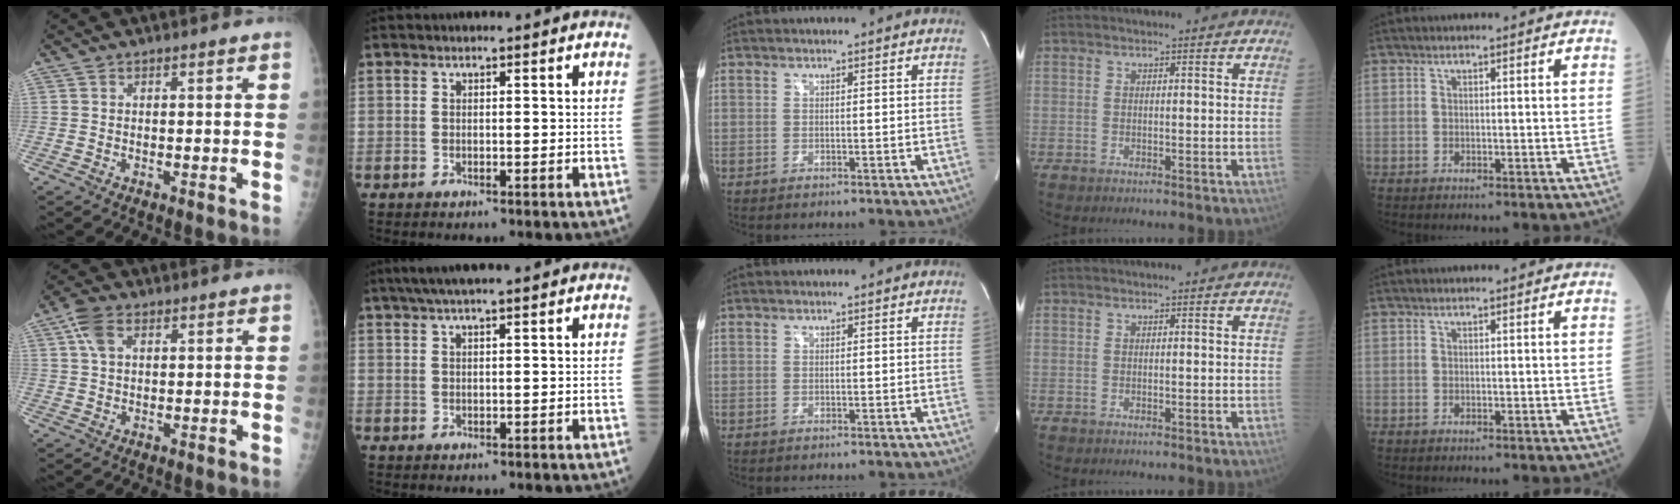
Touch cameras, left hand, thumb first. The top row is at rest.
{"thumb": {"total": 4.7, "force": [1.9, 2.8, 3.4], "torque": [-0.066, 0.009, 0.035]}, "index": {"total": 6.9, "force": [5.4, 0.0, 4.2], "torque": [-0.066, 0.037, 0.088]}}